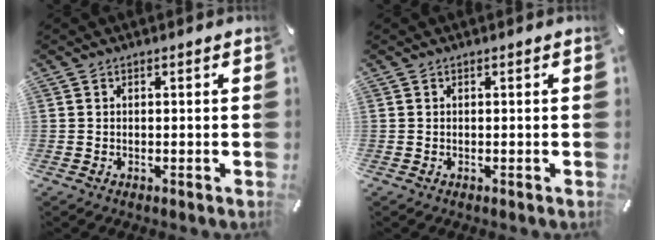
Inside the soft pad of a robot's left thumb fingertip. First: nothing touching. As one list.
[{"total": 0.0}]